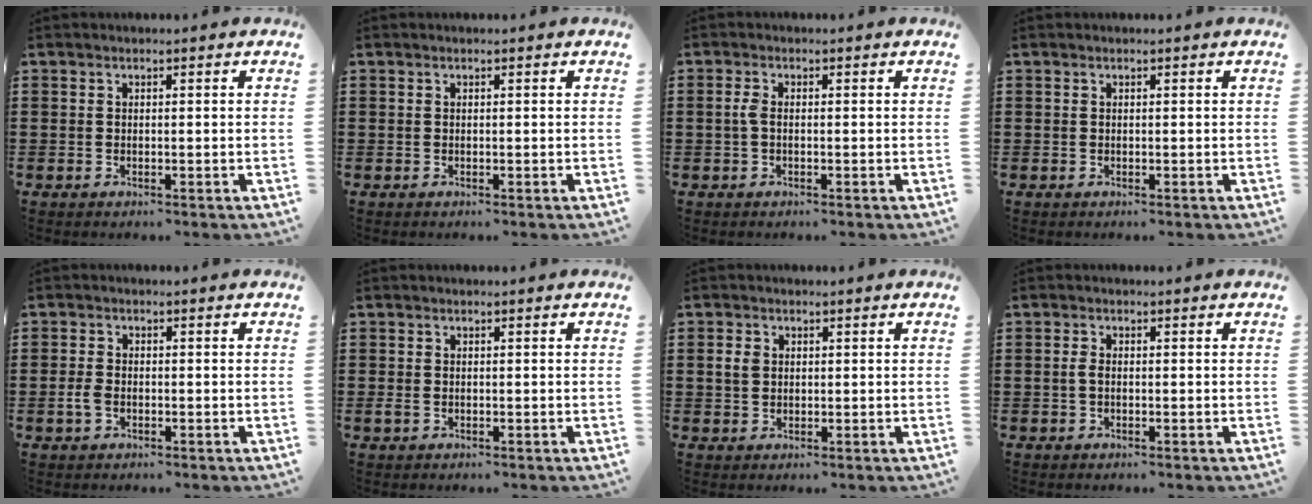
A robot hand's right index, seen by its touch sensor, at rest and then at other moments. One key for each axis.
{"total": 0.0}
{"total": 1.9, "fx": -0.2, "fy": 0.7, "fz": 1.7, "tx": -0.048, "ty": -0.006, "tz": -0.009}
{"total": 0.0}
{"total": 2.3, "fx": -0.8, "fy": 1.2, "fz": 1.8, "tx": -0.051, "ty": -0.008, "tz": -0.017}
{"total": 0.8, "fx": -0.3, "fy": 0.5, "fz": 0.6, "tx": -0.021, "ty": -0.003, "tz": -0.008}
{"total": 1.9, "fx": 0.4, "fy": 1.5, "fz": 1.2, "tx": -0.027, "ty": 0.007, "tz": 0.007}
{"total": 1.3, "fx": -0.2, "fy": 0.6, "fz": 1.1, "tx": -0.038, "ty": -0.006, "tz": -0.009}